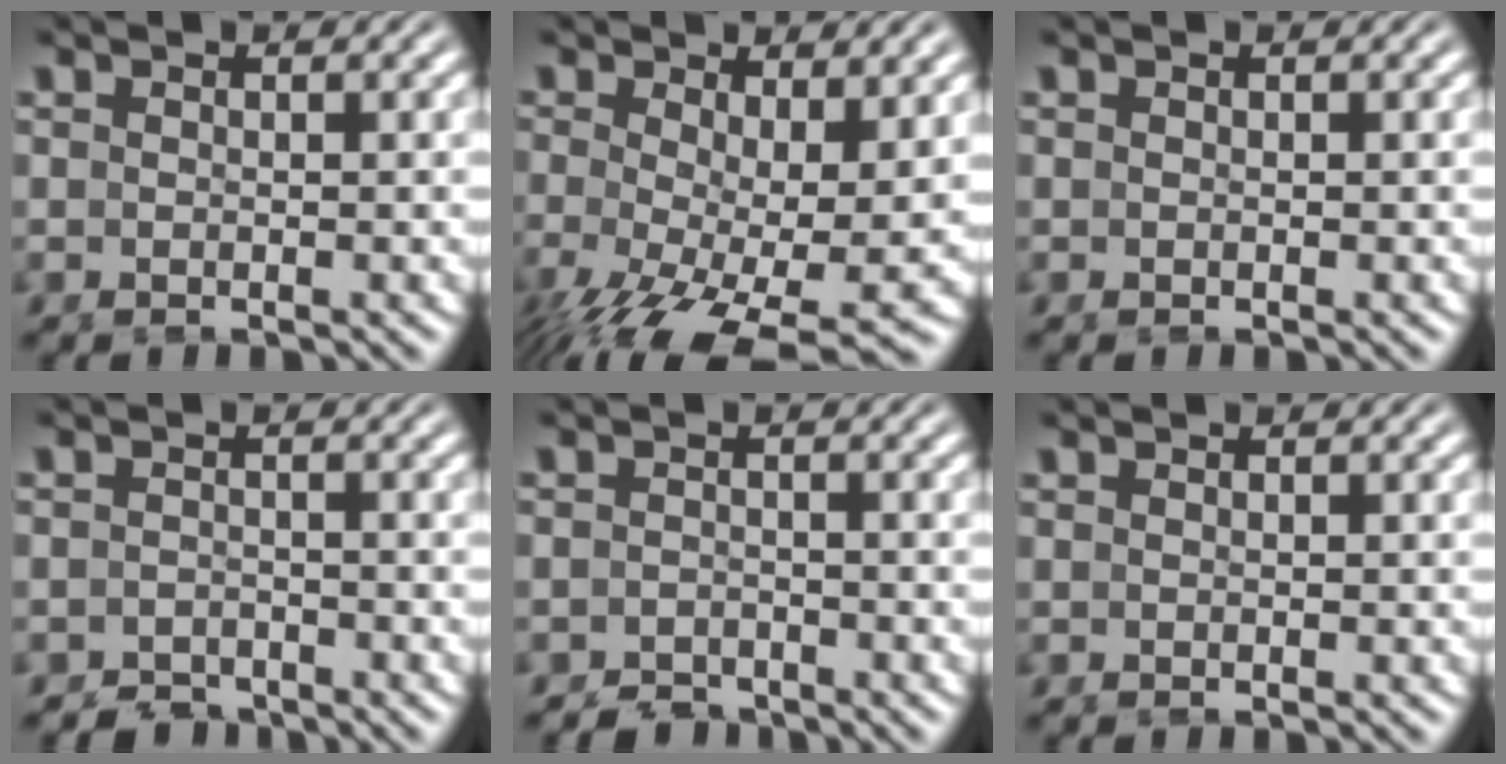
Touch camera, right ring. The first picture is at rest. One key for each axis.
{"total": 7.2, "fx": -4.4, "fy": 2.7, "fz": 5.1, "tx": -0.100, "ty": -0.063, "tz": -0.045}
{"total": 0.0}
{"total": 4.0, "fx": -3.7, "fy": 1.4, "fz": -0.1, "tx": 0.010, "ty": -0.021, "tz": -0.065}
{"total": 3.5, "fx": -3.4, "fy": 0.8, "fz": -0.3, "tx": 0.011, "ty": -0.020, "tz": -0.059}
{"total": 0.0}